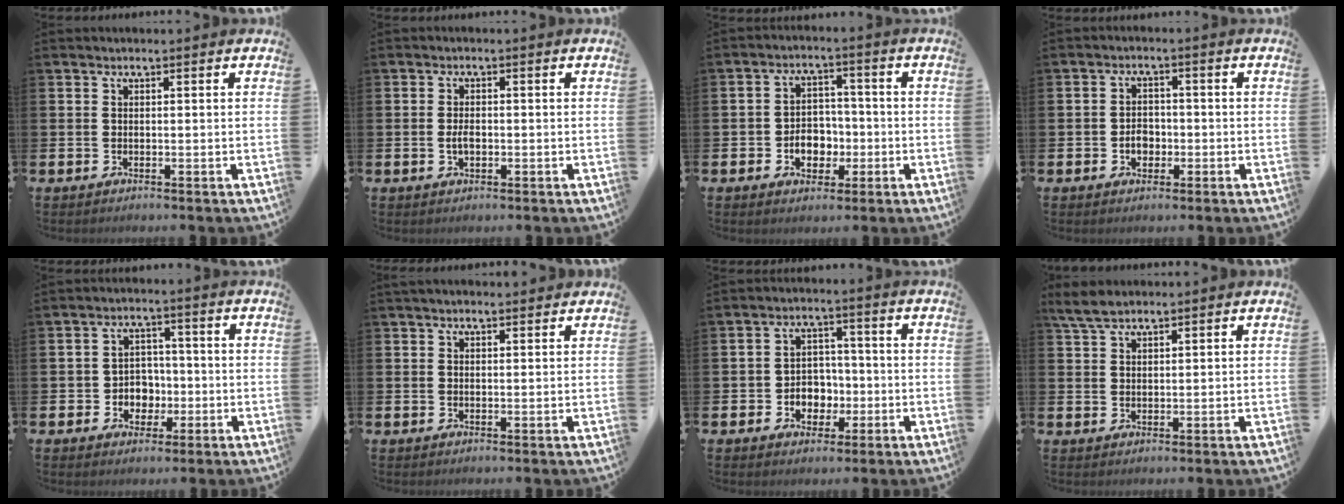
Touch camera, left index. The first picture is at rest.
{"total": 1.9, "force": [-0.3, 1.1, 1.6], "torque": [-0.029, 0.004, -0.008]}
{"total": 4.7, "force": [-1.5, 3.7, 2.5], "torque": [-0.039, 0.002, -0.037]}
{"total": 2.9, "force": [-0.9, 2.2, 1.6], "torque": [-0.025, 0.000, -0.021]}
{"total": 3.8, "force": [-0.8, 3.6, 1.0], "torque": [-0.024, 0.001, -0.024]}
{"total": 1.8, "force": [1.7, 0.3, 0.4], "torque": [-0.009, -0.001, 0.031]}
{"total": 4.1, "force": [-1.1, 3.6, 1.5], "torque": [-0.031, 0.004, -0.030]}
{"total": 4.1, "force": [3.5, 1.2, 1.7], "torque": [-0.041, -0.004, 0.064]}